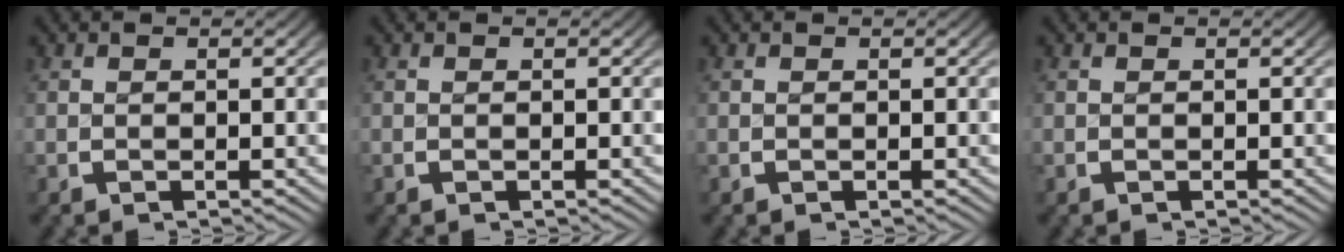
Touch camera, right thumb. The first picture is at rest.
{"total": 0.0}
{"total": 0.0}
{"total": 0.0}